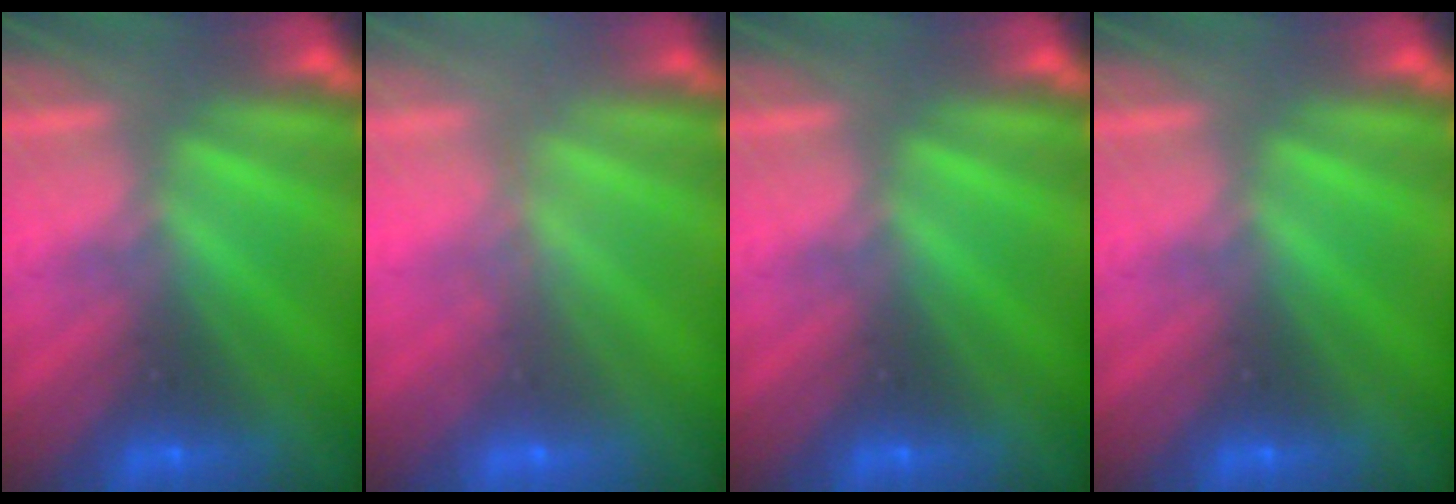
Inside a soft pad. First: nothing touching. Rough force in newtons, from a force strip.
{"total": 1.7}
{"total": 0.0}
{"total": 0.0}